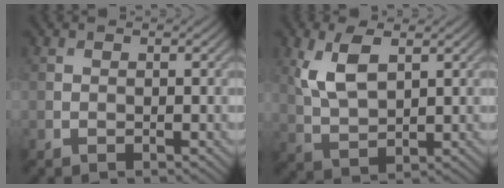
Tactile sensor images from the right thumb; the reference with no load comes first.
{"total": 6.7, "force": [2.5, 3.2, 5.3], "torque": [-0.122, 0.000, 0.049]}